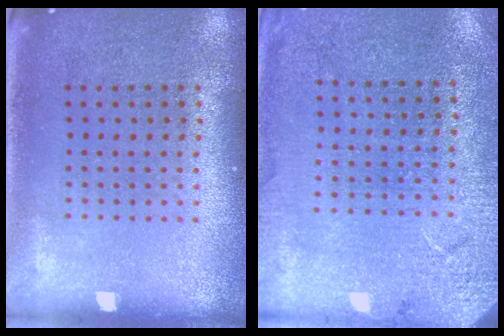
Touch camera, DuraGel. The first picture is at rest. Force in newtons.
{"total": 2.5, "press": 2.5, "slide": 0.2}